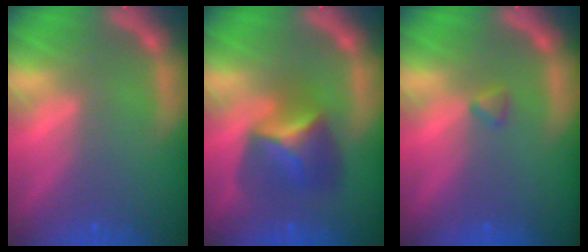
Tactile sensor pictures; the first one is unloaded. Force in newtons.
{"total": 5.4}
{"total": 0.9}